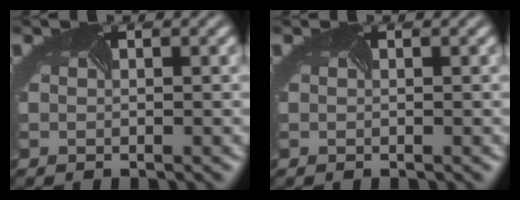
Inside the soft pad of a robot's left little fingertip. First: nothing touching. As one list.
[{"total": 0.0}]